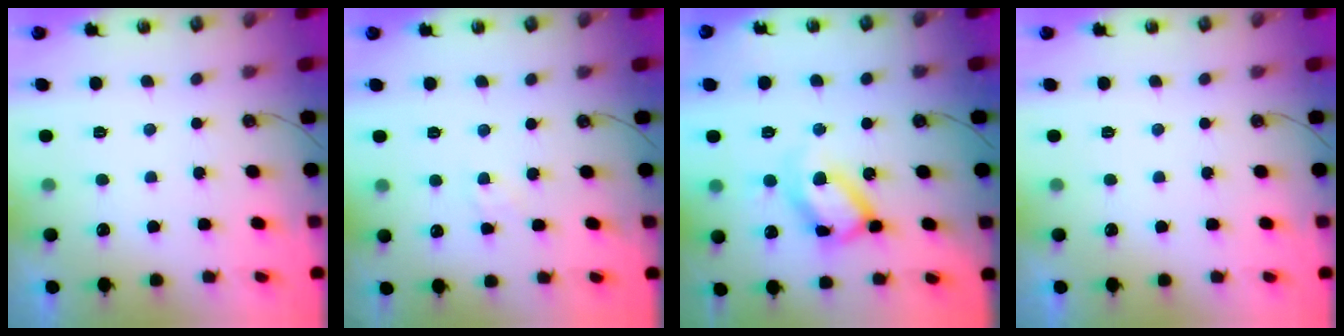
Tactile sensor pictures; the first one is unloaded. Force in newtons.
{"total": 2.9, "press": 2.9, "slide": 0.5}
{"total": 15.9, "press": 15.9, "slide": 1.1}
{"total": 0.0}